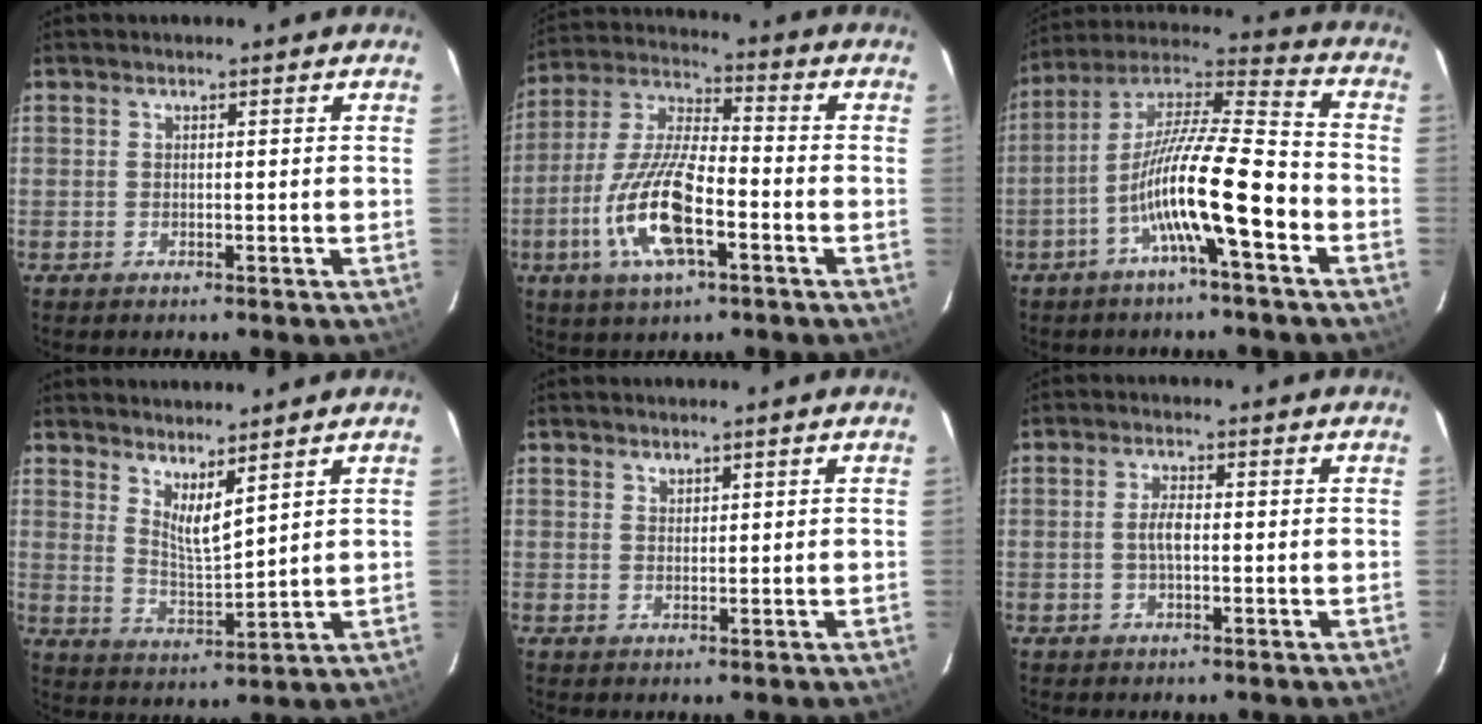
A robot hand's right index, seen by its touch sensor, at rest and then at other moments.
{"total": 15.0, "force": [-5.6, 4.8, 13.0], "torque": [-0.278, -0.011, -0.109]}
{"total": 15.7, "force": [-6.5, 1.6, 14.2], "torque": [-0.258, -0.004, -0.127]}
{"total": 6.3, "force": [4.8, 0.9, 4.0], "torque": [-0.068, -0.014, 0.086]}
{"total": 1.2, "force": [1.1, 0.5, 0.2], "torque": [-0.003, 0.002, 0.021]}
{"total": 2.7, "force": [-0.3, 0.9, 2.5], "torque": [-0.051, 0.004, -0.005]}